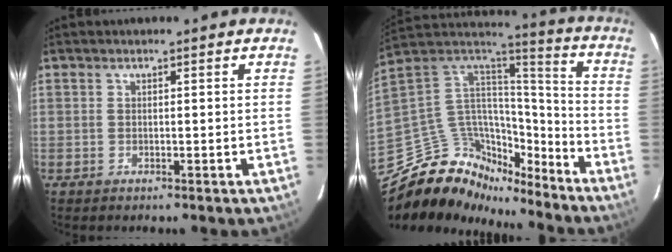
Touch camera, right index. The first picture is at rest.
{"total": 18.4, "force": [-14.5, 9.7, 5.9], "torque": [-0.134, 0.043, -0.243]}